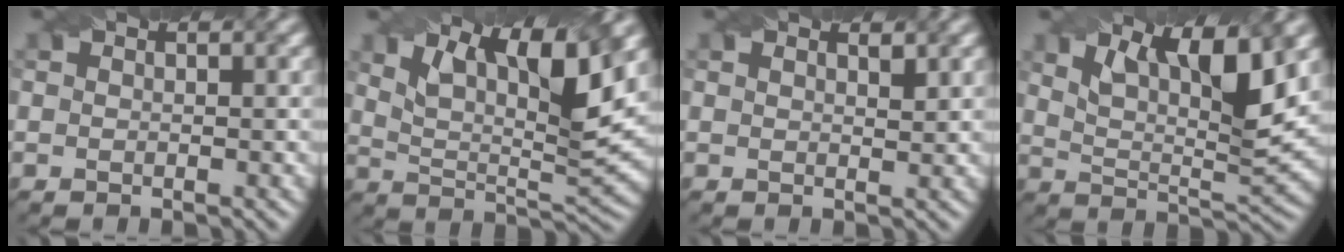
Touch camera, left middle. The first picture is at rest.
{"total": 9.7, "force": [5.1, 2.8, 7.8], "torque": [-0.140, -0.004, 0.091]}
{"total": 0.9, "force": [0.7, 0.2, 0.6], "torque": [-0.012, 0.000, 0.013]}
{"total": 8.4, "force": [4.3, 2.4, 6.9], "torque": [-0.121, -0.005, 0.078]}